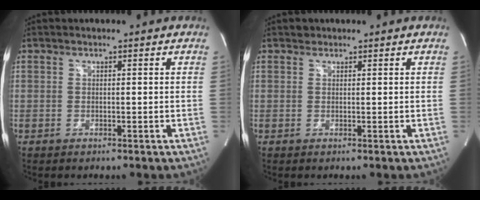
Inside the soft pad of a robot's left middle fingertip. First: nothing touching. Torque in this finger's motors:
{"motor_torque": [0.04, 0.00, -0.03, 0.01]}